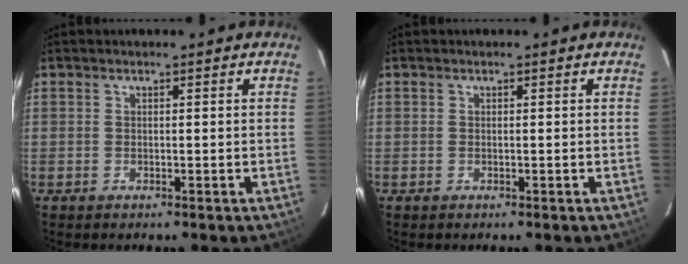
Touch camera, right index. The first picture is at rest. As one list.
[{"total": 0.0}]